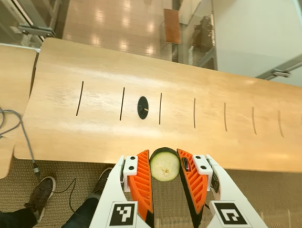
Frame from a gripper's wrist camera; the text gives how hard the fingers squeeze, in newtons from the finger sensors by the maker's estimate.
{"total": 9.0, "left": 9.0, "right": 9.0}